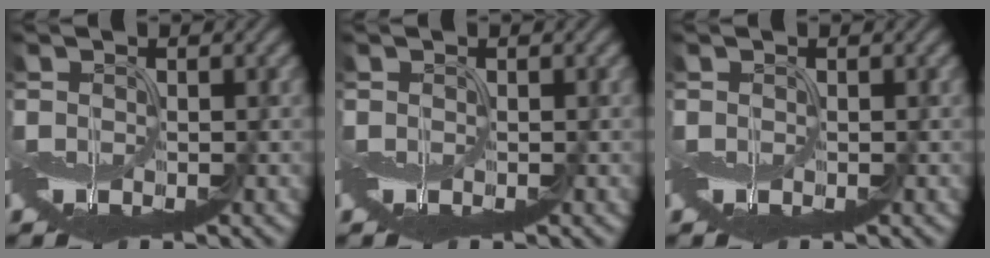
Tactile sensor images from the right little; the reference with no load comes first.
{"total": 0.0}
{"total": 0.0}